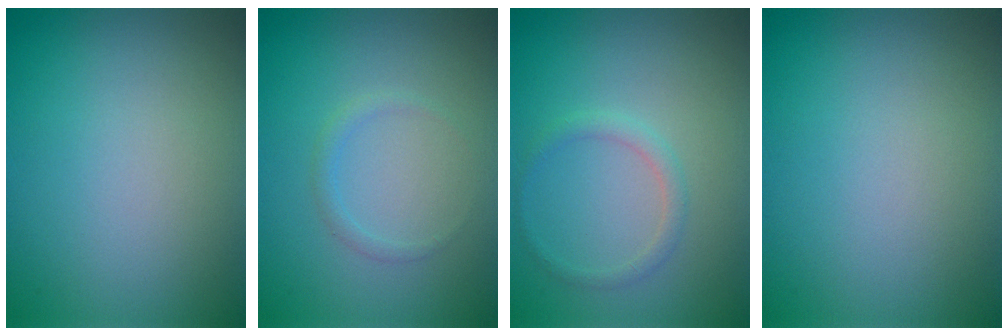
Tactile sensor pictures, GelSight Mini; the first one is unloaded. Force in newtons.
{"total": 0.9, "press": 0.9, "slide": 0.0}
{"total": 1.3, "press": 1.3, "slide": 0.0}
{"total": 0.0}